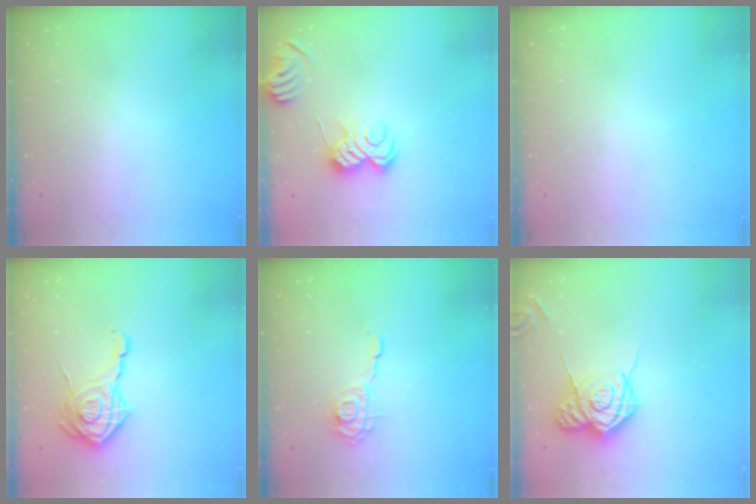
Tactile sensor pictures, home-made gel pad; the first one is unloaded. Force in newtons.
{"total": 10.3, "press": 10.3, "slide": 0.7}
{"total": 0.0}
{"total": 16.6, "press": 16.6, "slide": 1.2}
{"total": 9.5, "press": 9.4, "slide": 0.6}
{"total": 14.2, "press": 14.1, "slide": 0.8}